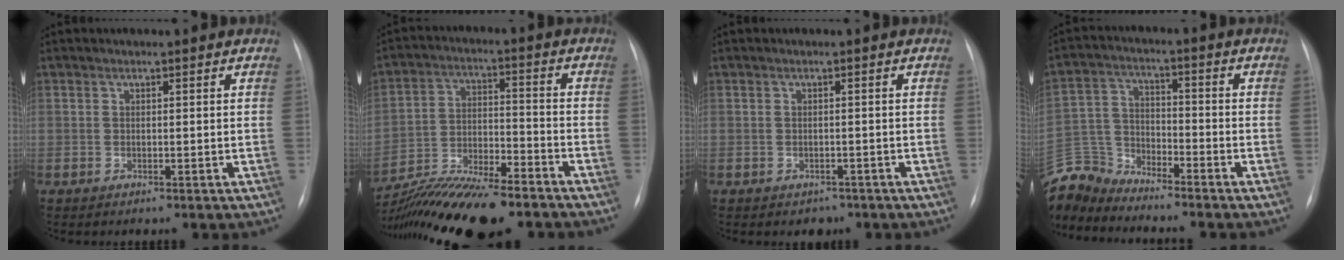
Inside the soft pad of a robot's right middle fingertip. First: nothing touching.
{"total": 16.1, "force": [-13.7, 2.5, 8.2], "torque": [-0.157, -0.003, -0.234]}
{"total": 1.8, "force": [-1.2, 1.3, 0.3], "torque": [-0.006, 0.004, -0.010]}
{"total": 8.7, "force": [-8.7, 0.6, -0.1], "torque": [-0.003, 0.017, -0.176]}